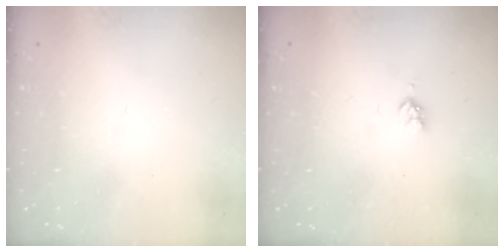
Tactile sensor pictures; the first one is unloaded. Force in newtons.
{"total": 3.0, "press": 3.0, "slide": 0.4}